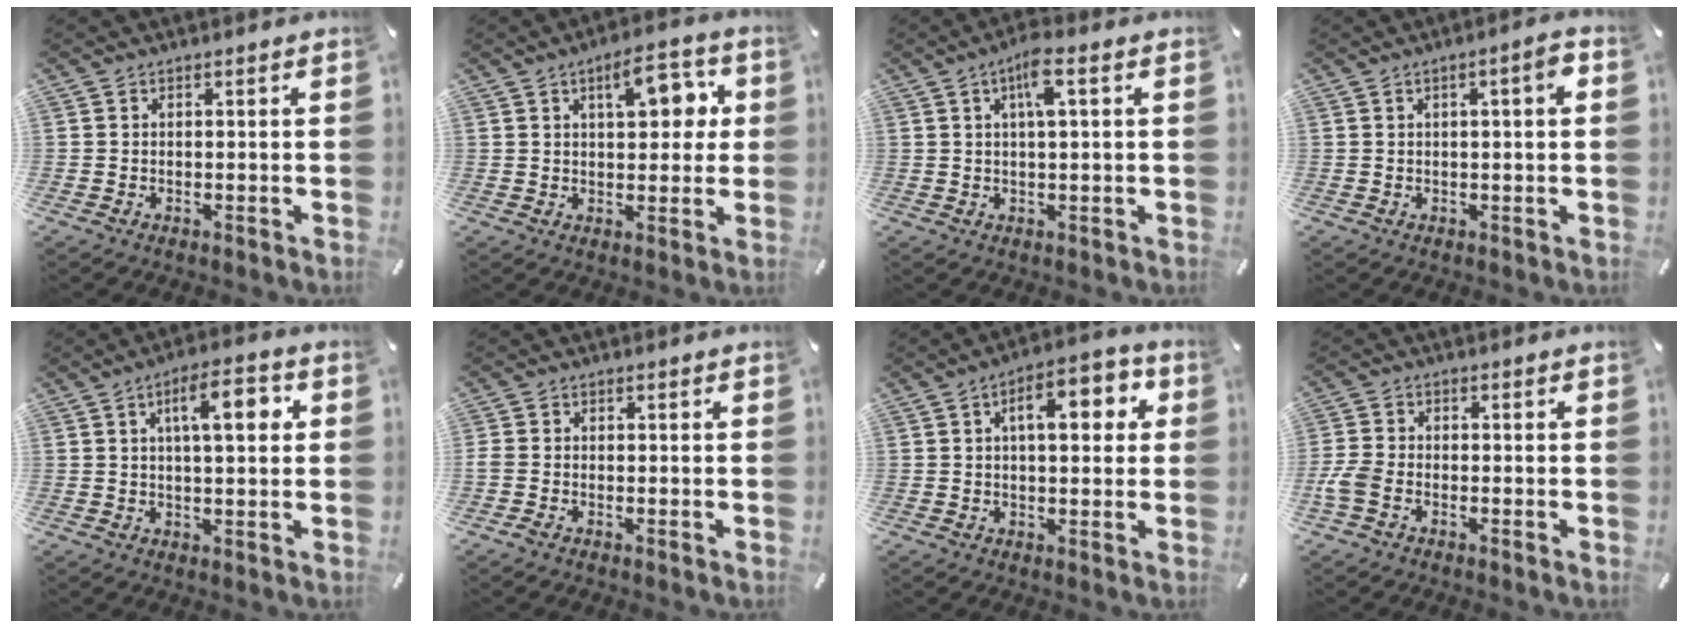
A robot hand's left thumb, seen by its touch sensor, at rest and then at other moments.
{"total": 10.5, "force": [3.7, 5.3, 8.3], "torque": [-0.100, -0.009, 0.053]}
{"total": 5.9, "force": [2.0, 1.4, 5.4], "torque": [-0.100, 0.003, 0.031]}
{"total": 3.7, "force": [0.8, 0.7, 3.5], "torque": [-0.058, 0.003, 0.008]}
{"total": 9.7, "force": [2.9, 3.3, 8.7], "torque": [-0.140, -0.002, 0.039]}
{"total": 1.4, "force": [-1.0, 0.7, 0.8], "torque": [-0.013, 0.004, -0.018]}
{"total": 9.8, "force": [2.6, 4.7, 8.2], "torque": [-0.111, -0.003, 0.035]}
{"total": 4.5, "force": [-2.2, 2.6, 3.0], "torque": [-0.072, 0.004, -0.045]}